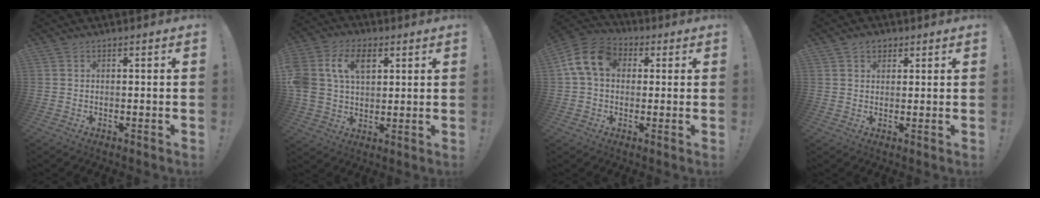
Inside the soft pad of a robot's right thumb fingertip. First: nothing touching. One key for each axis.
{"total": 14.1, "fx": 4.9, "fy": 10.1, "fz": 8.4, "tx": -0.166, "ty": -0.005, "tz": 0.093}
{"total": 12.8, "fx": 3.3, "fy": 9.2, "fz": 8.4, "tx": -0.151, "ty": 0.008, "tz": 0.066}
{"total": 3.3, "fx": 1.9, "fy": 2.5, "fz": 1.2, "tx": -0.011, "ty": -0.005, "tz": 0.032}